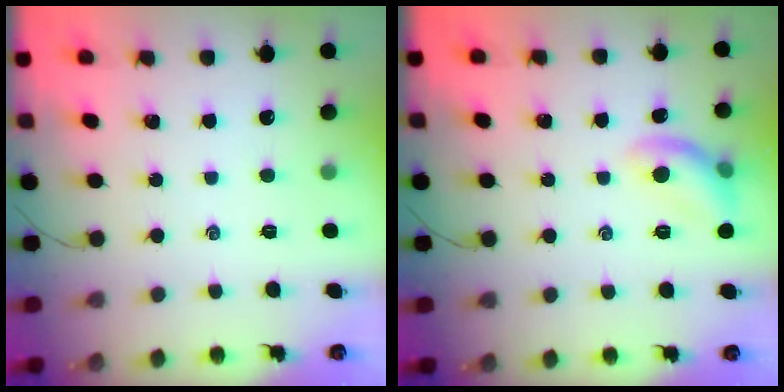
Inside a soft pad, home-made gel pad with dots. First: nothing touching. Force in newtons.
{"total": 9.2, "press": 9.2, "slide": 0.3}